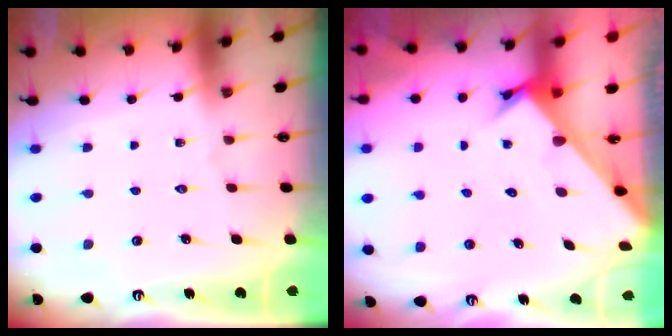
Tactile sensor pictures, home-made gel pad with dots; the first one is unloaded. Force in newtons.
{"total": 2.6, "press": 2.6, "slide": 0.2}